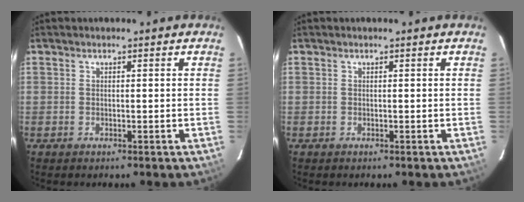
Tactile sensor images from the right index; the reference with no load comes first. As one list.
[{"total": 0.0}]